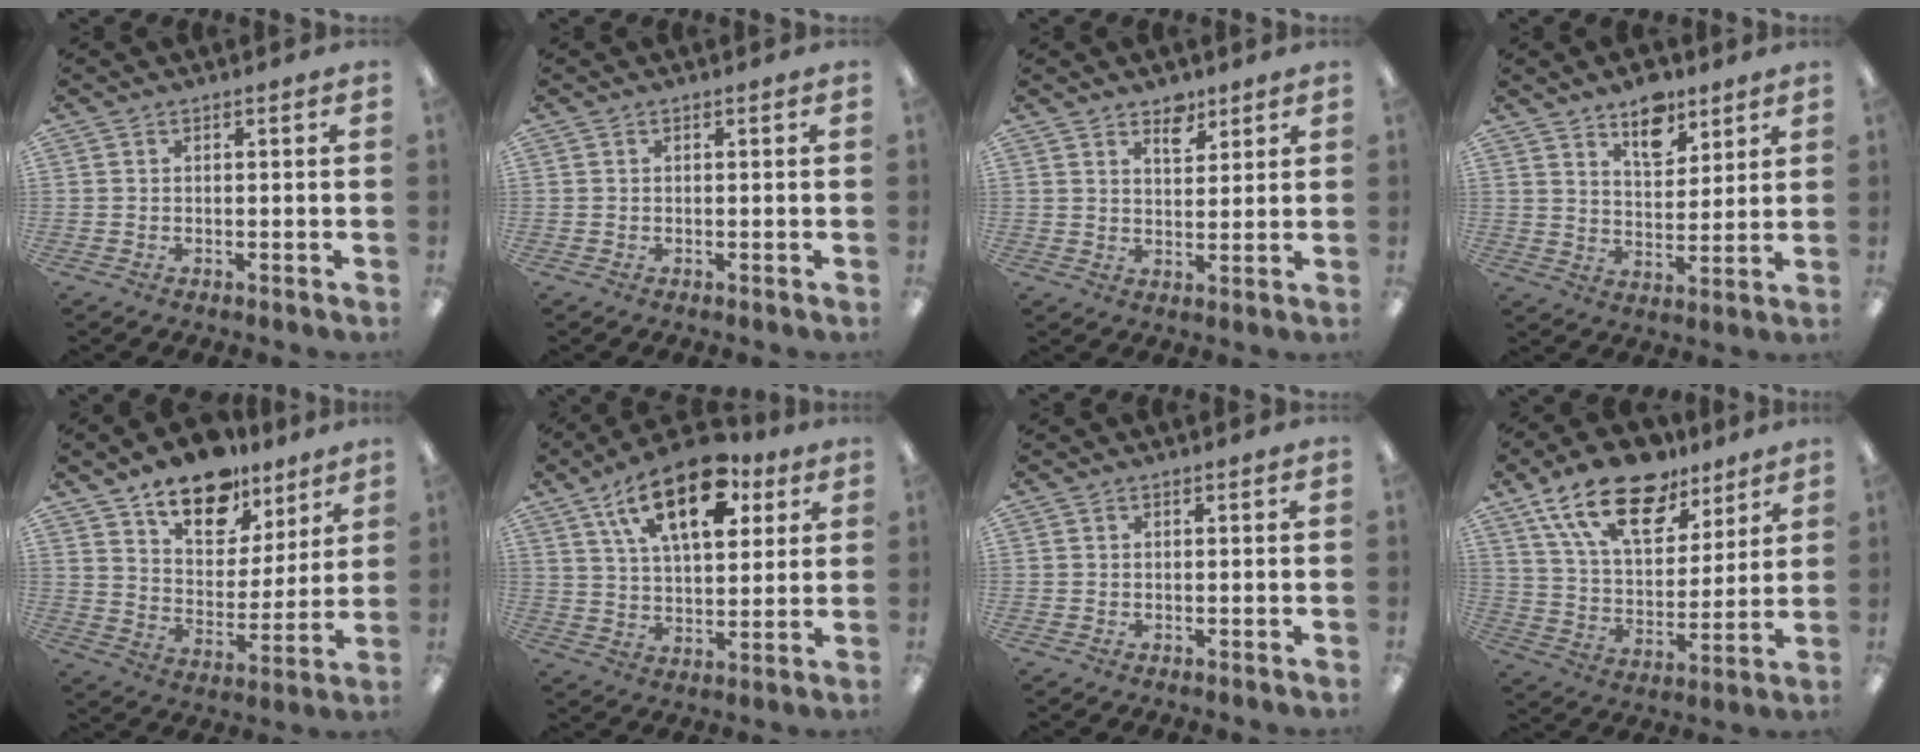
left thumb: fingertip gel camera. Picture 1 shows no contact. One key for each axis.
{"total": 0.0}
{"total": 5.3, "fx": 4.0, "fy": 2.7, "fz": 2.2, "tx": -0.014, "ty": -0.026, "tz": 0.067}
{"total": 9.7, "fx": 6.9, "fy": 5.0, "fz": 4.7, "tx": -0.056, "ty": -0.037, "tz": 0.118}
{"total": 15.3, "fx": 11.4, "fy": 8.0, "fz": 6.3, "tx": -0.103, "ty": -0.067, "tz": 0.205}
{"total": 19.1, "fx": 10.1, "fy": 9.5, "fz": 13.2, "tx": -0.203, "ty": -0.034, "tz": 0.171}
{"total": 0.0}
{"total": 19.9, "fx": 13.3, "fy": 9.9, "fz": 11.0, "tx": -0.196, "ty": -0.065, "tz": 0.237}